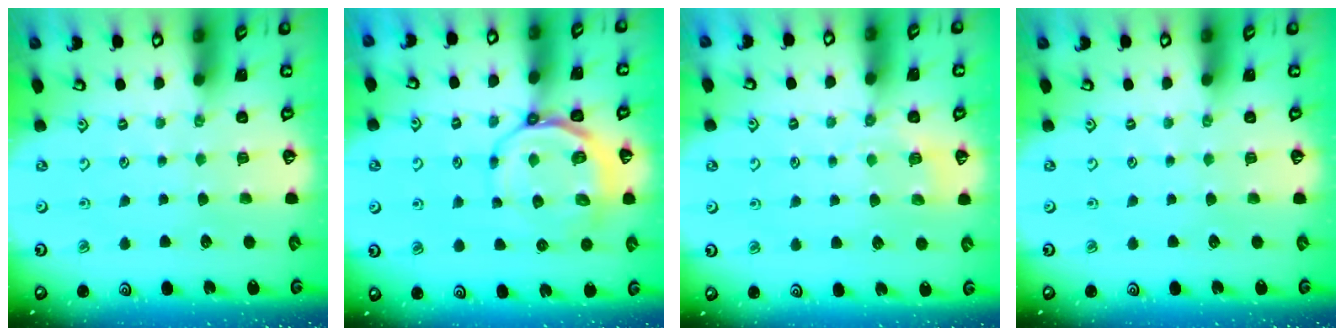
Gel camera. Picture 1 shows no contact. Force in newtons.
{"total": 11.3, "press": 10.9, "slide": 3.0}
{"total": 5.1, "press": 4.9, "slide": 1.5}
{"total": 0.0}